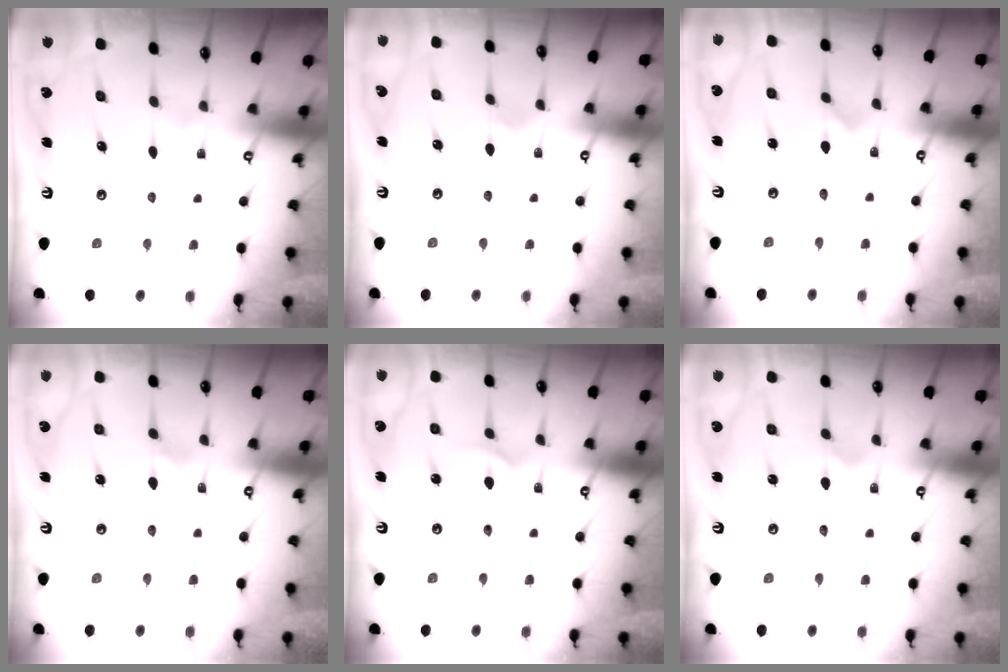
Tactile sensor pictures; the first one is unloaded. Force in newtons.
{"total": 2.5, "press": 2.5, "slide": 0.1}
{"total": 0.0}
{"total": 1.3, "press": 1.2, "slide": 0.4}
{"total": 2.4, "press": 2.4, "slide": 0.2}
{"total": 0.0}